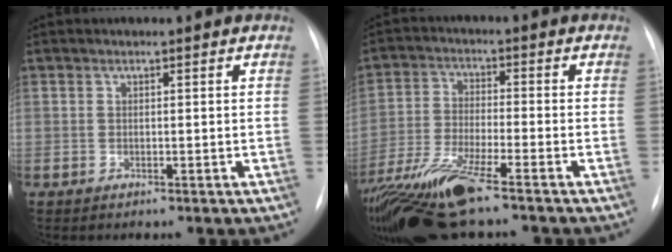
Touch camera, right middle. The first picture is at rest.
{"total": 14.7, "force": [-10.5, 2.1, 10.1], "torque": [-0.223, -0.031, -0.197]}